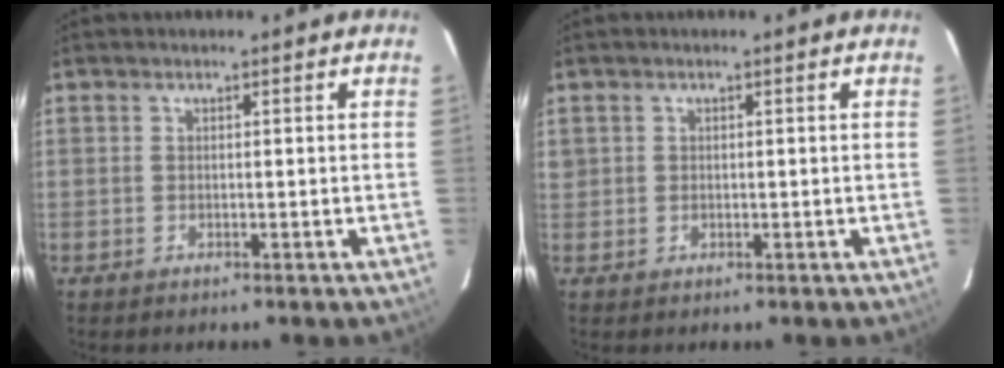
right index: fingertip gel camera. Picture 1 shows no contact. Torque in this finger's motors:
{"motor_torque": [0.00, -0.03, -0.01, 0.01]}